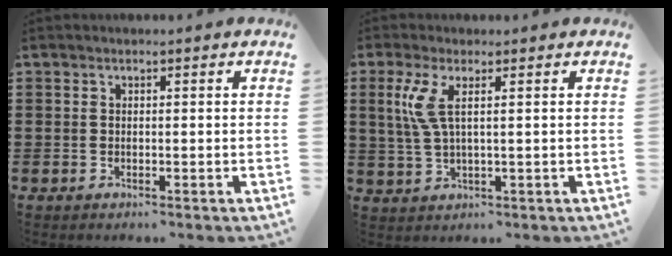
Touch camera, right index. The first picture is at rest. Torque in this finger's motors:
{"motor_torque": [0.51, -0.16, 0.21, 0.09]}